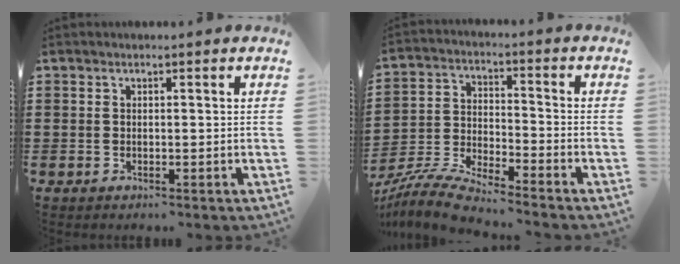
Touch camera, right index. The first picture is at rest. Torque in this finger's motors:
{"motor_torque": [-0.03, 0.20, 0.11, 0.05]}